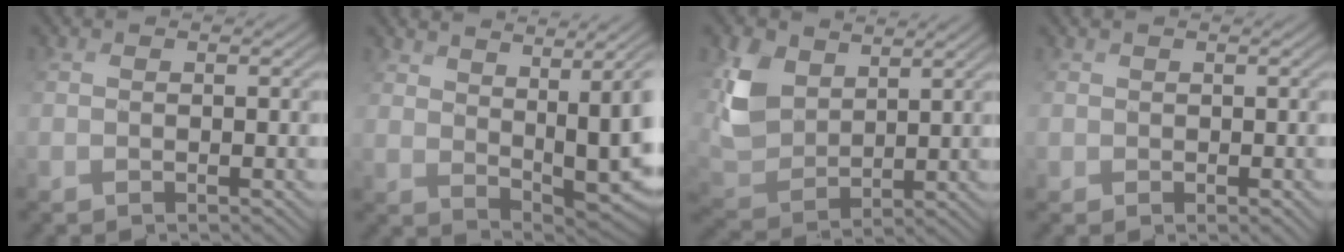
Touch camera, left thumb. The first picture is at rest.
{"total": 8.6, "force": [4.0, 3.0, 7.0], "torque": [-0.125, -0.005, 0.084]}
{"total": 6.1, "force": [4.3, 3.8, 2.0], "torque": [-0.091, -0.004, 0.100]}
{"total": 1.3, "force": [-0.1, 0.0, -1.3], "torque": [0.015, -0.006, 0.009]}